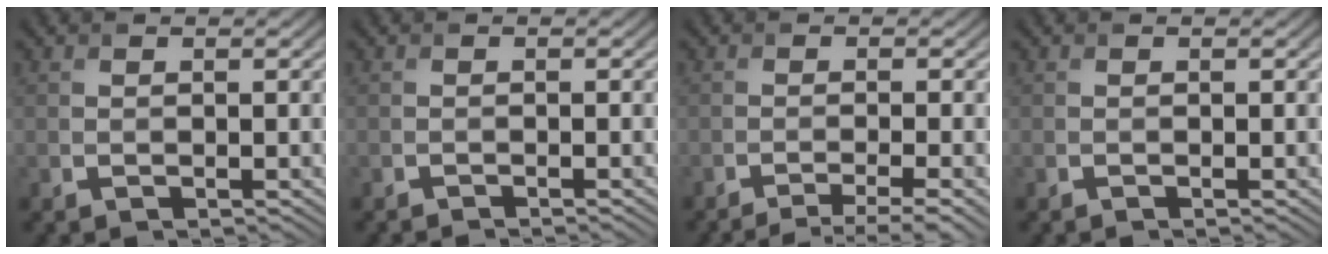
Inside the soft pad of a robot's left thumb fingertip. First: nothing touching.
{"total": 0.7, "force": [-0.6, 0.1, 0.3], "torque": [0.000, -0.002, -0.016]}
{"total": 4.1, "force": [-2.6, 0.7, 3.1], "torque": [-0.043, 0.002, -0.049]}
{"total": 0.0}